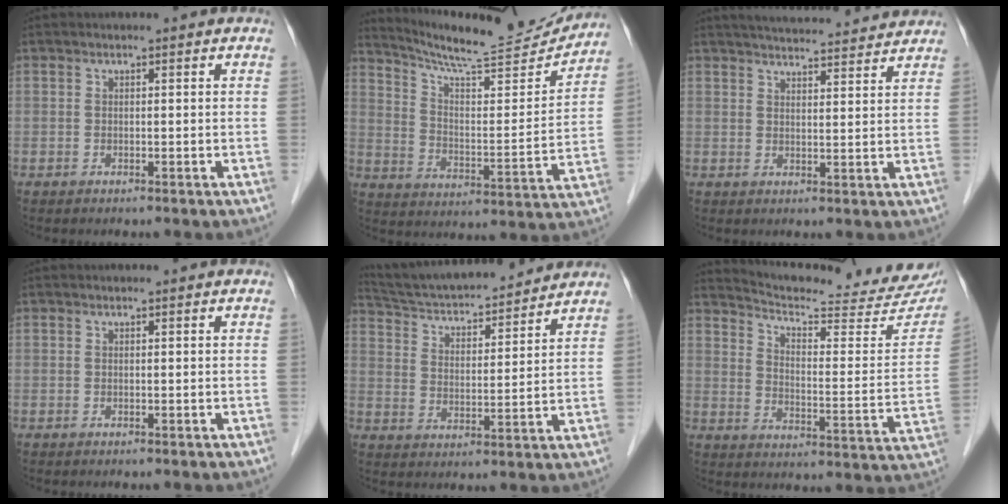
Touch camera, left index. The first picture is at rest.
{"total": 18.9, "force": [18.0, 1.0, 5.9], "torque": [-0.102, -0.041, 0.261]}
{"total": 15.1, "force": [14.3, 1.6, 4.6], "torque": [-0.070, 0.026, 0.188]}
{"total": 0.0}
{"total": 18.5, "force": [17.2, 2.6, 6.5], "torque": [-0.111, 0.023, 0.267]}
{"total": 22.6, "force": [21.3, 1.7, 7.4], "torque": [-0.109, -0.079, 0.268]}